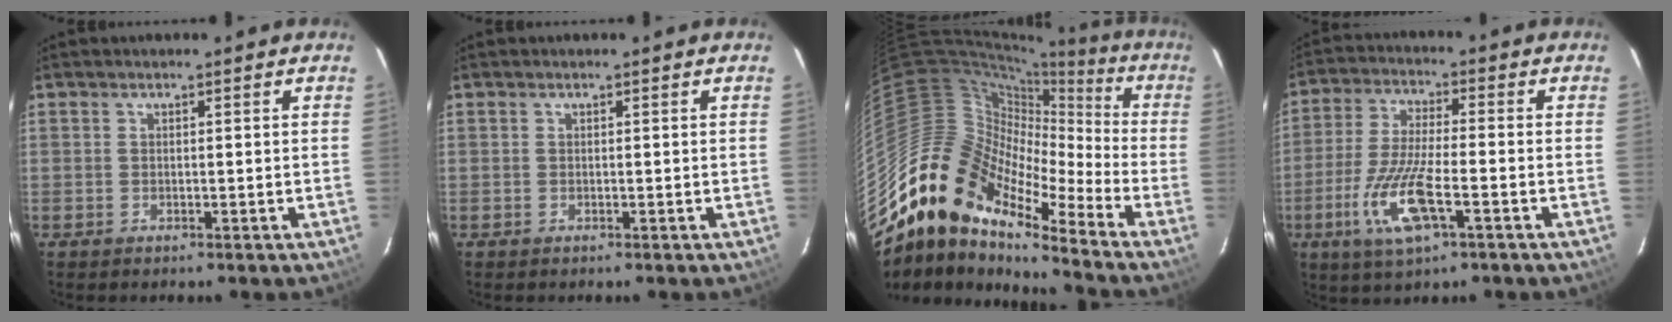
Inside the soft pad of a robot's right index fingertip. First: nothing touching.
{"total": 0.0}
{"total": 15.9, "force": [-11.2, 6.8, 9.0], "torque": [-0.128, -0.006, -0.230]}
{"total": 11.9, "force": [-4.7, 3.0, 10.6], "torque": [-0.229, -0.013, -0.091]}